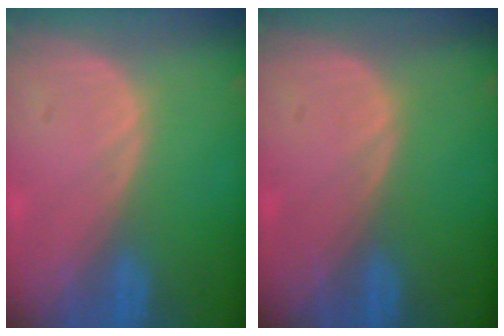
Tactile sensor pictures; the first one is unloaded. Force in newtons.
{"total": 0.0}